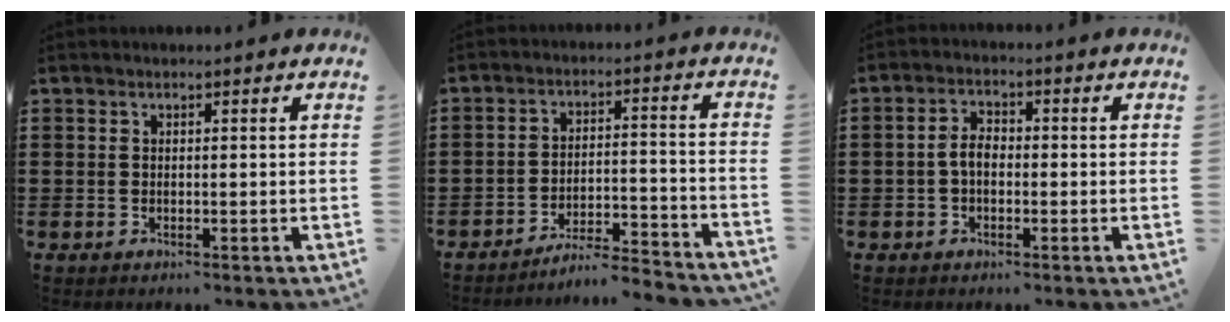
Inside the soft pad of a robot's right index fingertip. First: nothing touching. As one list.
[{"total": 5.5, "force": [-5.3, 0.0, 1.5], "torque": [-0.025, 0.002, -0.106]}, {"total": 3.4, "force": [-0.6, 2.0, 2.7], "torque": [-0.065, 0.000, -0.016]}]